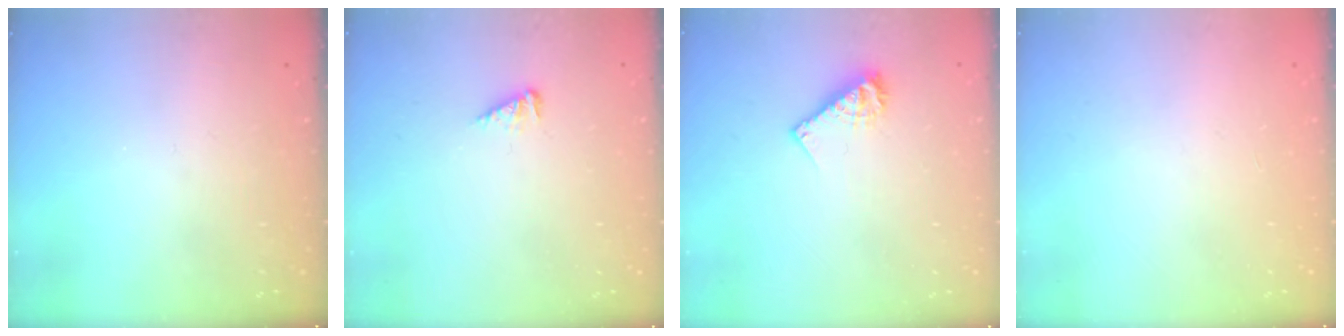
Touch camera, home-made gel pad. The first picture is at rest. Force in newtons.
{"total": 3.0, "press": 3.0, "slide": 0.3}
{"total": 8.2, "press": 8.2, "slide": 0.7}
{"total": 0.0}